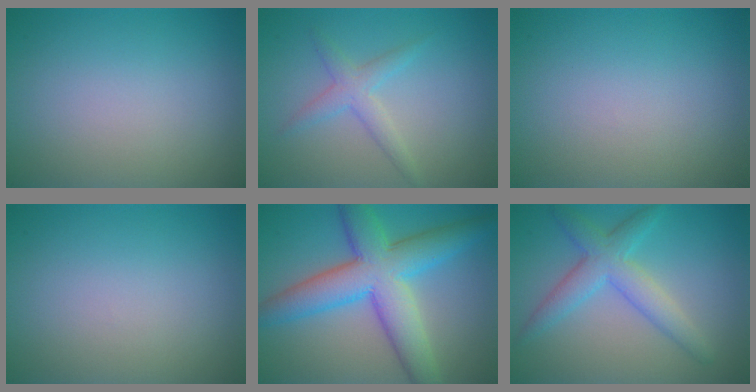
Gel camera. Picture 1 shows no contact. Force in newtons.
{"total": 2.2, "press": 2.2, "slide": 0.1}
{"total": 0.0}
{"total": 0.0}
{"total": 8.9, "press": 8.9, "slide": 0.2}
{"total": 4.2, "press": 4.2, "slide": 0.1}